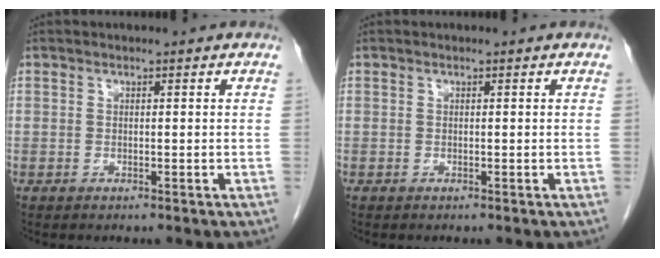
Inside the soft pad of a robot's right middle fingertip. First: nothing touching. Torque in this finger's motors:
{"motor_torque": [0.81, -0.62, 0.03, 0.01]}